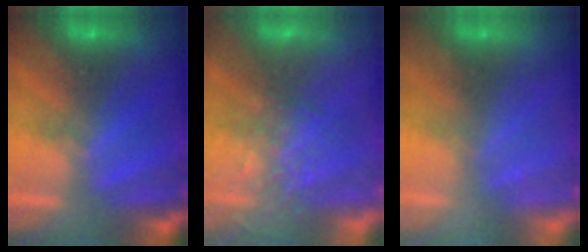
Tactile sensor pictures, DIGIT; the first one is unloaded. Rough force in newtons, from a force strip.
{"total": 8.0}
{"total": 2.4}